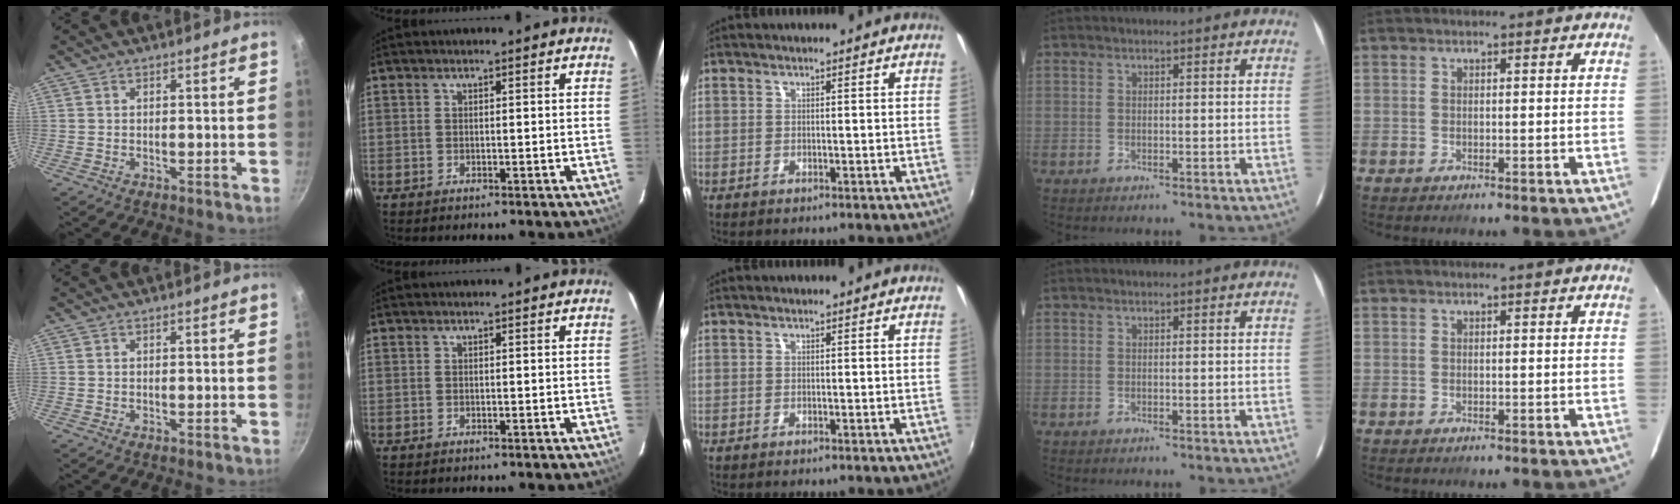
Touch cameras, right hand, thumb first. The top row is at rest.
{}